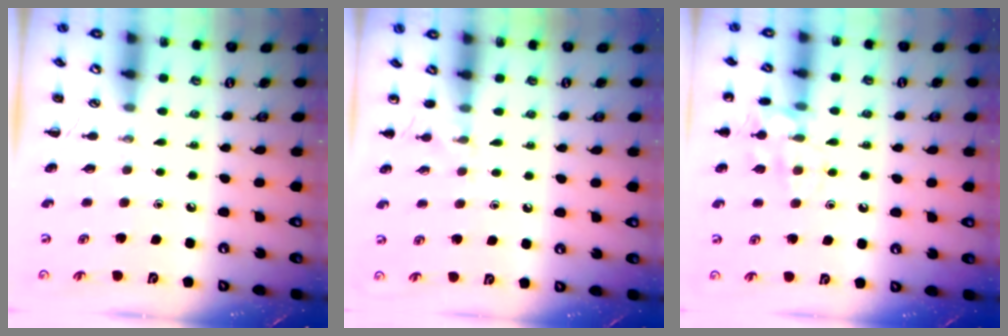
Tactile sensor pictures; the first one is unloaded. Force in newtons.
{"total": 5.9, "press": 5.5, "slide": 2.0}
{"total": 11.1, "press": 11.1, "slide": 0.5}